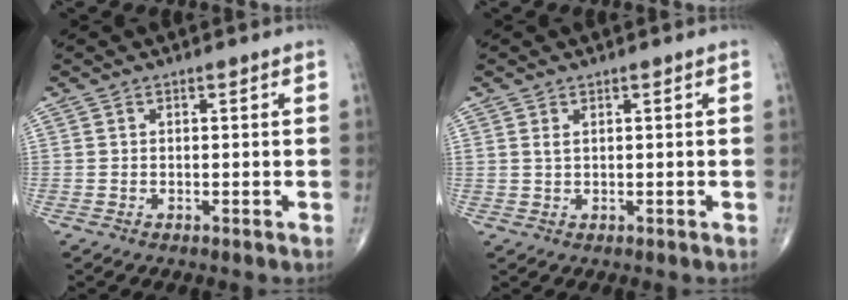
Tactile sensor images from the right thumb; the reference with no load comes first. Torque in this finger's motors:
{"motor_torque": [-0.50, 0.05, 0.05, -0.02, 0.01]}